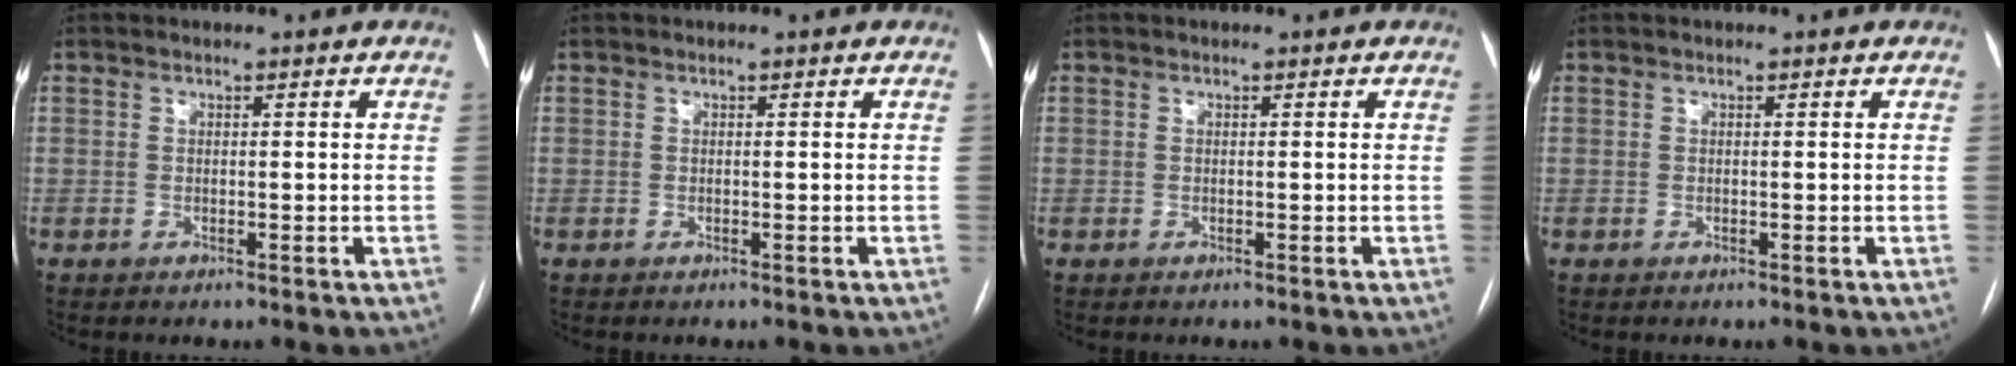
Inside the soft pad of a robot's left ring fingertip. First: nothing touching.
{"total": 0.0}
{"total": 0.0}
{"total": 0.0}